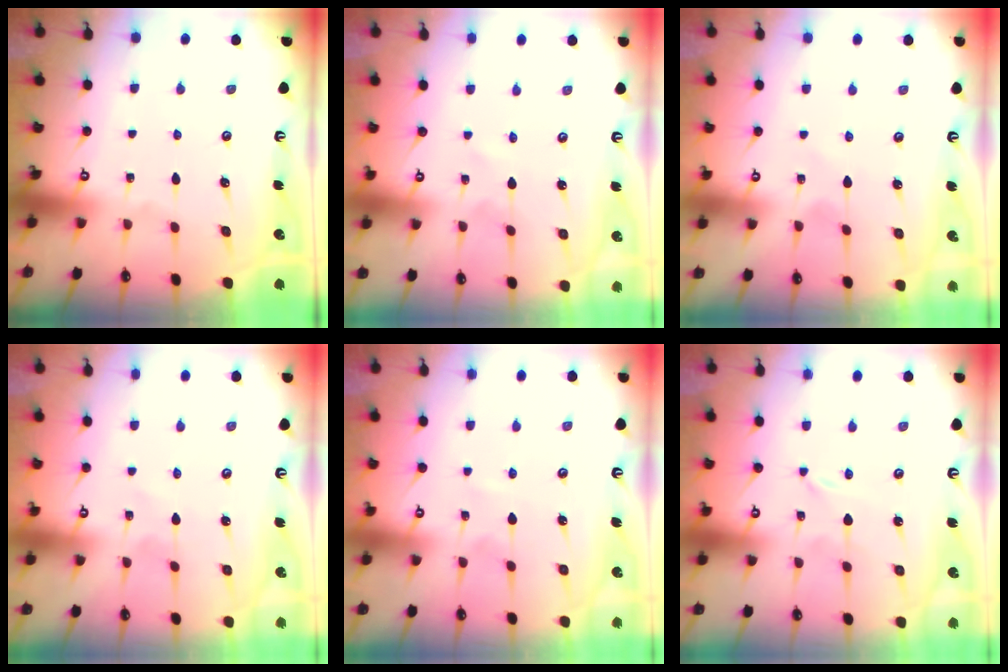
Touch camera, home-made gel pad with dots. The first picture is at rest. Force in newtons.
{"total": 1.0, "press": 1.0, "slide": 0.2}
{"total": 1.4, "press": 1.4, "slide": 0.2}
{"total": 1.1, "press": 1.1, "slide": 0.1}
{"total": 2.1, "press": 2.1, "slide": 0.2}
{"total": 0.0}